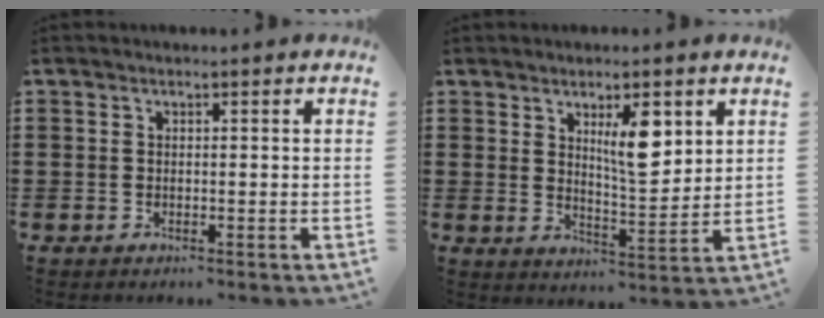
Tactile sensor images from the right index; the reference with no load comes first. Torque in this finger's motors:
{"motor_torque": [0.27, 0.25, 0.23, 0.05]}